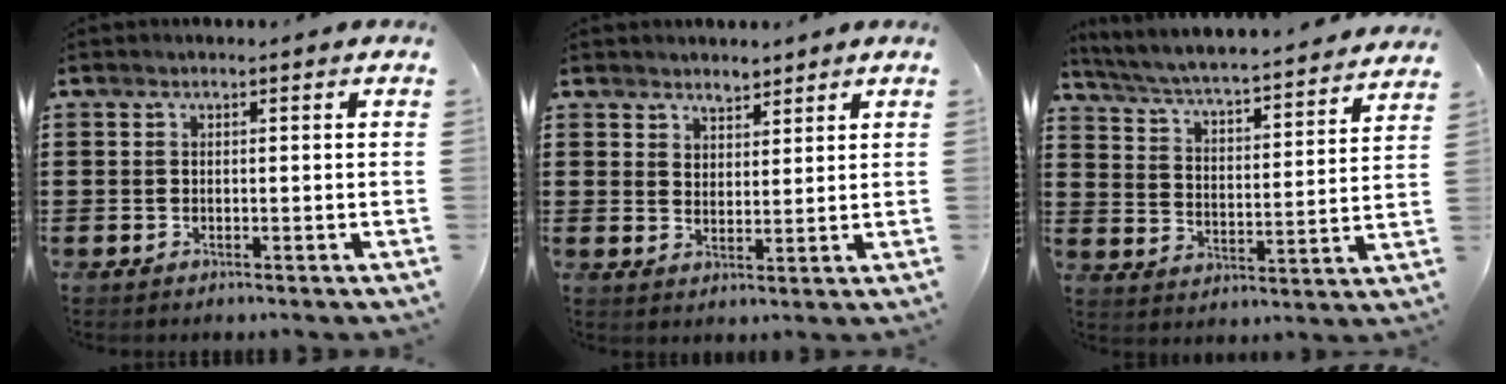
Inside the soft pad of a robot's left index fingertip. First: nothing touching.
{"total": 3.3, "force": [2.9, 1.5, -0.1], "torque": [-0.008, -0.001, 0.054]}
{"total": 4.1, "force": [3.8, -0.5, 1.2], "torque": [-0.045, -0.039, 0.055]}